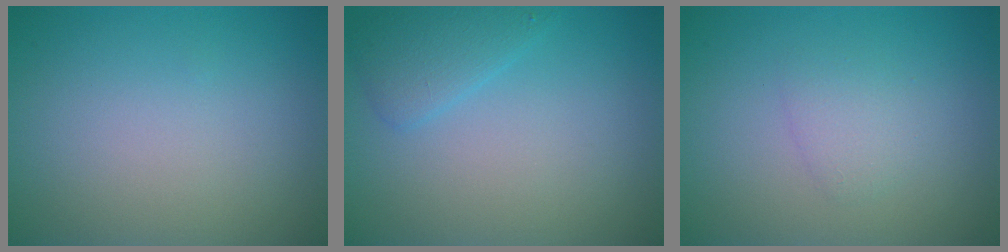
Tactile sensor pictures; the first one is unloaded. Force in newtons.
{"total": 2.1, "press": 2.0, "slide": 0.2}
{"total": 1.5, "press": 1.5, "slide": 0.1}